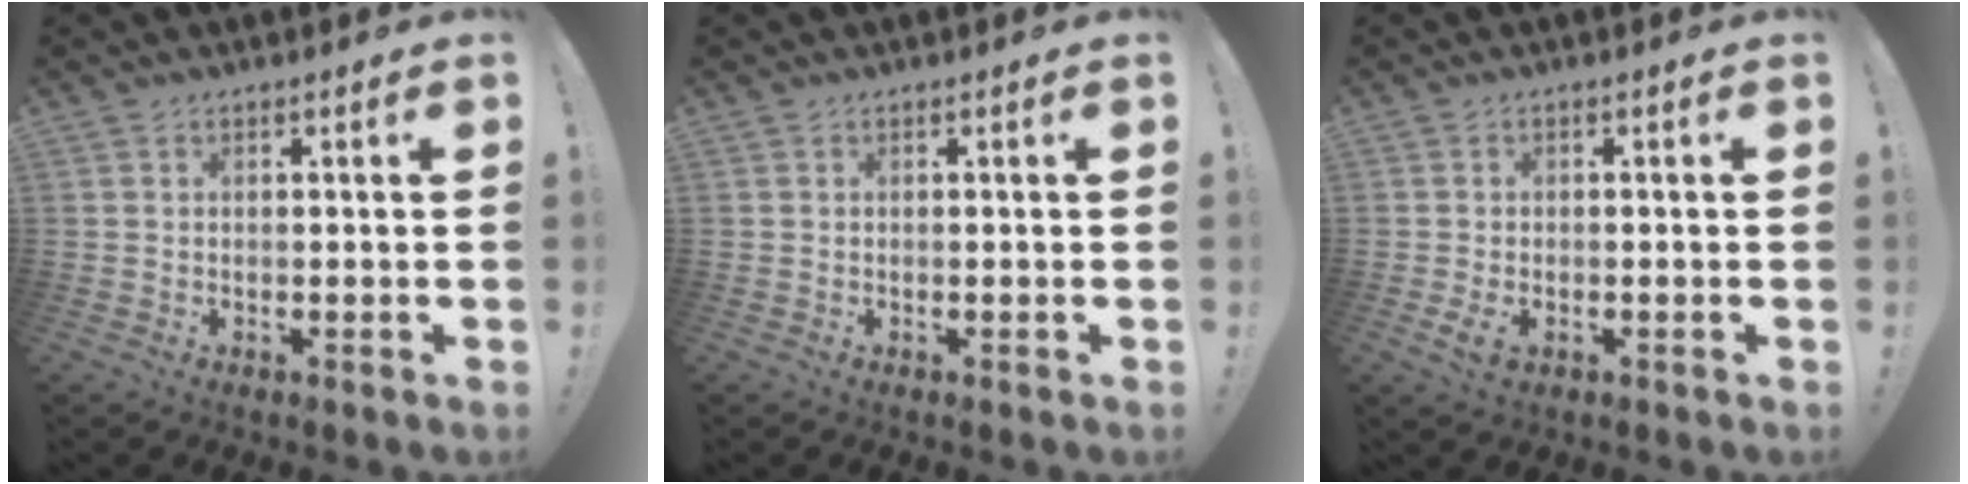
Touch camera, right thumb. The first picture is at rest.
{"total": 0.0}
{"total": 3.7, "force": [-1.1, 2.0, 2.9], "torque": [-0.055, 0.002, -0.019]}